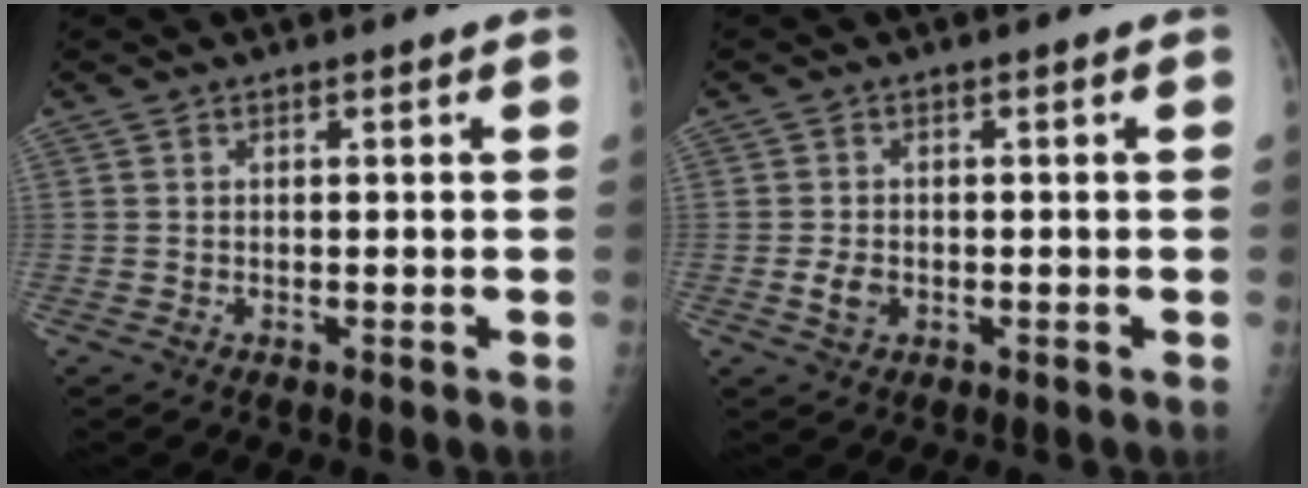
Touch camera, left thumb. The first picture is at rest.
{"total": 2.7, "force": [-0.7, 1.9, 1.8], "torque": [-0.032, 0.001, -0.012]}